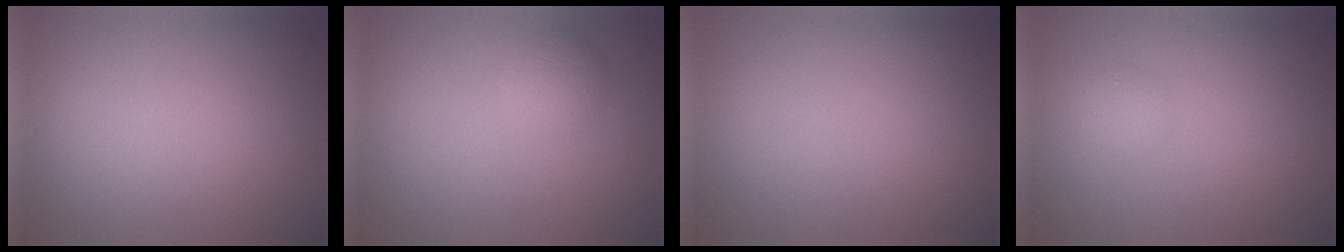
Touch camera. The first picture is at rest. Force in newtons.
{"total": 1.8, "press": 1.8, "slide": 0.1}
{"total": 0.0}
{"total": 1.2, "press": 1.2, "slide": 0.0}